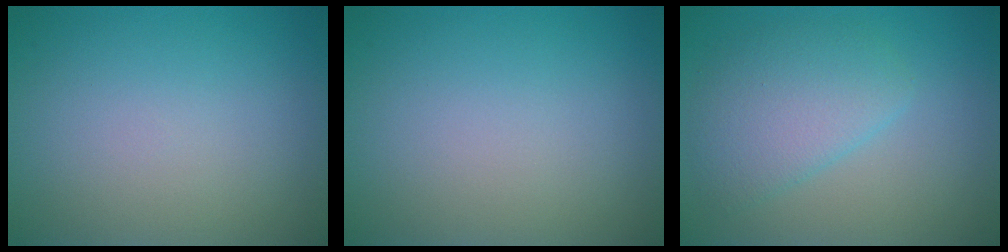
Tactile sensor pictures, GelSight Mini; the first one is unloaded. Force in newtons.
{"total": 0.0}
{"total": 4.0, "press": 4.0, "slide": 0.2}